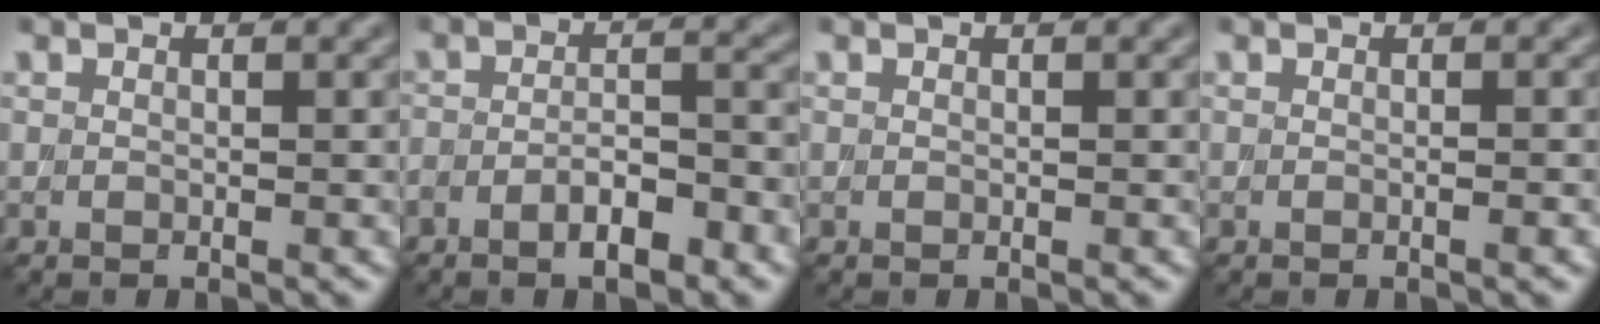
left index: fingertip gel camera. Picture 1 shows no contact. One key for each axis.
{"total": 4.1, "fx": -2.4, "fy": 1.3, "fz": 3.1, "tx": -0.055, "ty": 0.004, "tz": -0.041}
{"total": 0.0}
{"total": 1.6, "fx": 0.0, "fy": 0.7, "fz": 1.4, "tx": -0.004, "ty": -0.003, "tz": -0.009}